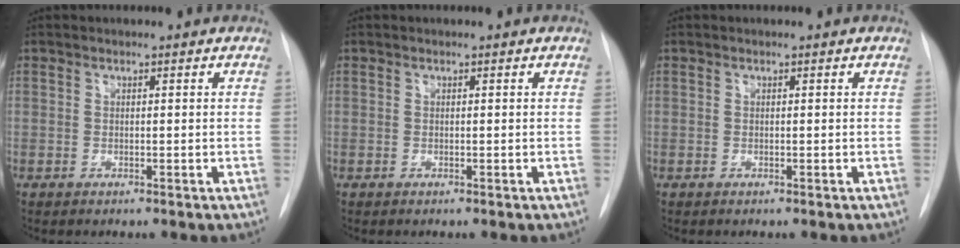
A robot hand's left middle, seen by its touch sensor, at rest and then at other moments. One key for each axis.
{"total": 0.0}
{"total": 0.0}